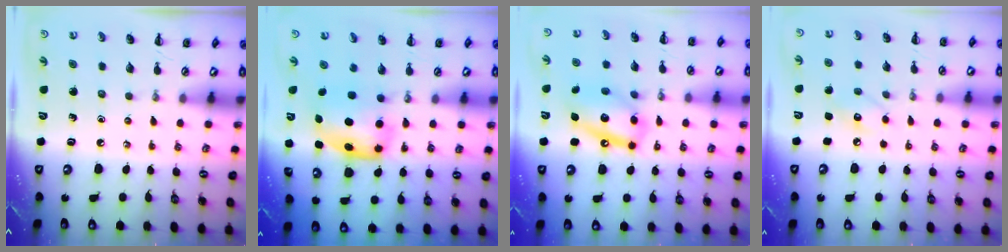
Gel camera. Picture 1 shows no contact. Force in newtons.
{"total": 6.1, "press": 6.0, "slide": 0.8}
{"total": 14.4, "press": 14.1, "slide": 2.8}
{"total": 6.5, "press": 6.3, "slide": 1.3}